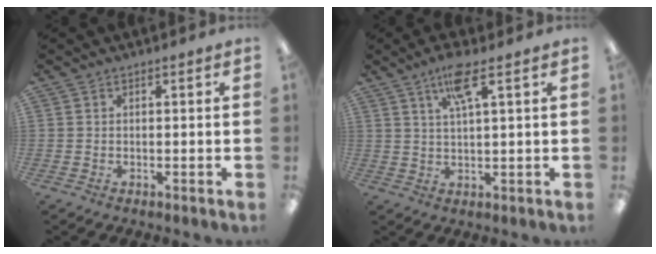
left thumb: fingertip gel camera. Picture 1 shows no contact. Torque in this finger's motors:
{"motor_torque": [0.02, 0.15, -0.32, 0.09, 0.03]}